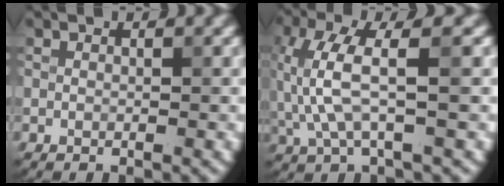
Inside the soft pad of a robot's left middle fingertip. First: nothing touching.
{"total": 5.4, "force": [0.2, 1.2, 5.3], "torque": [-0.127, 0.010, 0.004]}